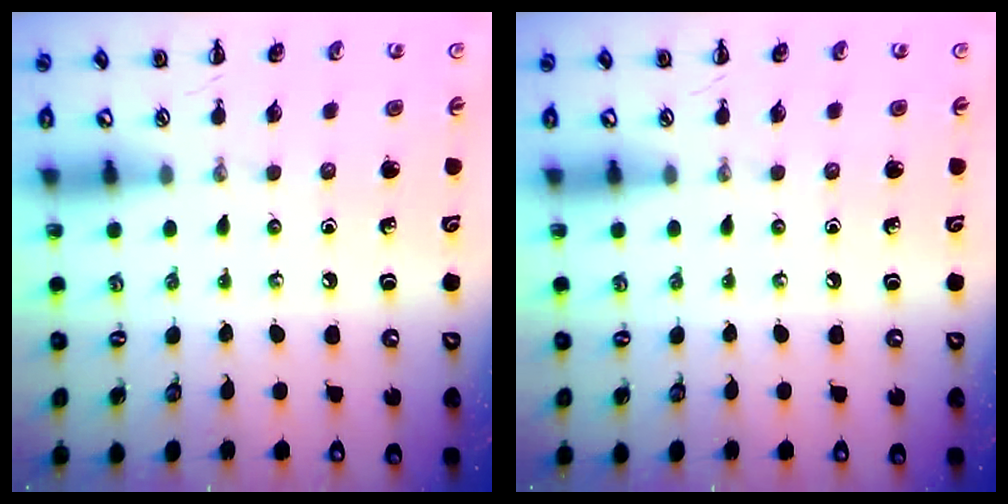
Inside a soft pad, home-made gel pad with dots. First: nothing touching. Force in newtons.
{"total": 0.0}